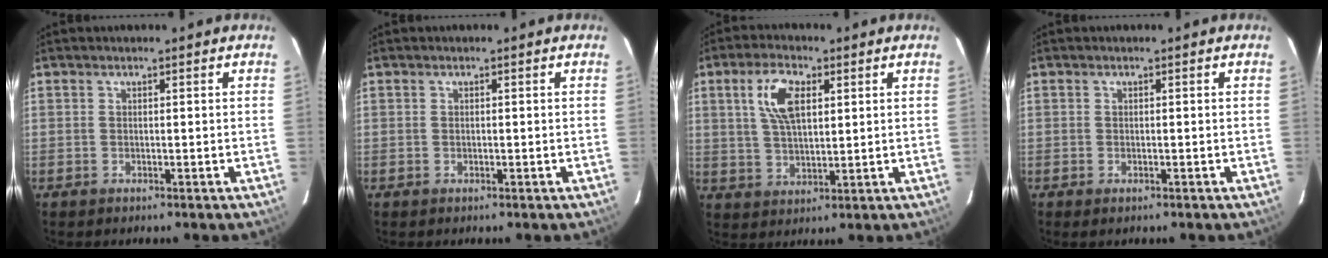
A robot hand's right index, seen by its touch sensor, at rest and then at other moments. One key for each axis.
{"total": 0.0}
{"total": 8.4, "fx": 2.9, "fy": 4.0, "fz": 6.8, "tx": -0.132, "ty": 0.012, "tz": 0.059}
{"total": 0.8, "fx": -0.5, "fy": 0.4, "fz": 0.5, "tx": -0.009, "ty": -0.002, "tz": -0.008}